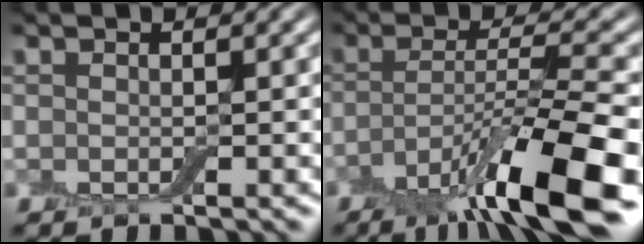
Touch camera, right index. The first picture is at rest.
{"total": 11.0, "force": [-5.9, 2.2, 9.1], "torque": [-0.138, 0.002, -0.105]}